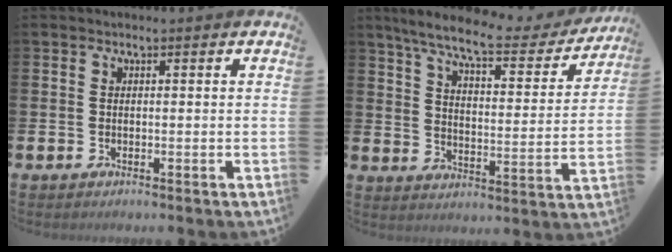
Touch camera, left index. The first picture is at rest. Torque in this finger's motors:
{"motor_torque": [1.06, -1.08, 0.76, 0.21]}